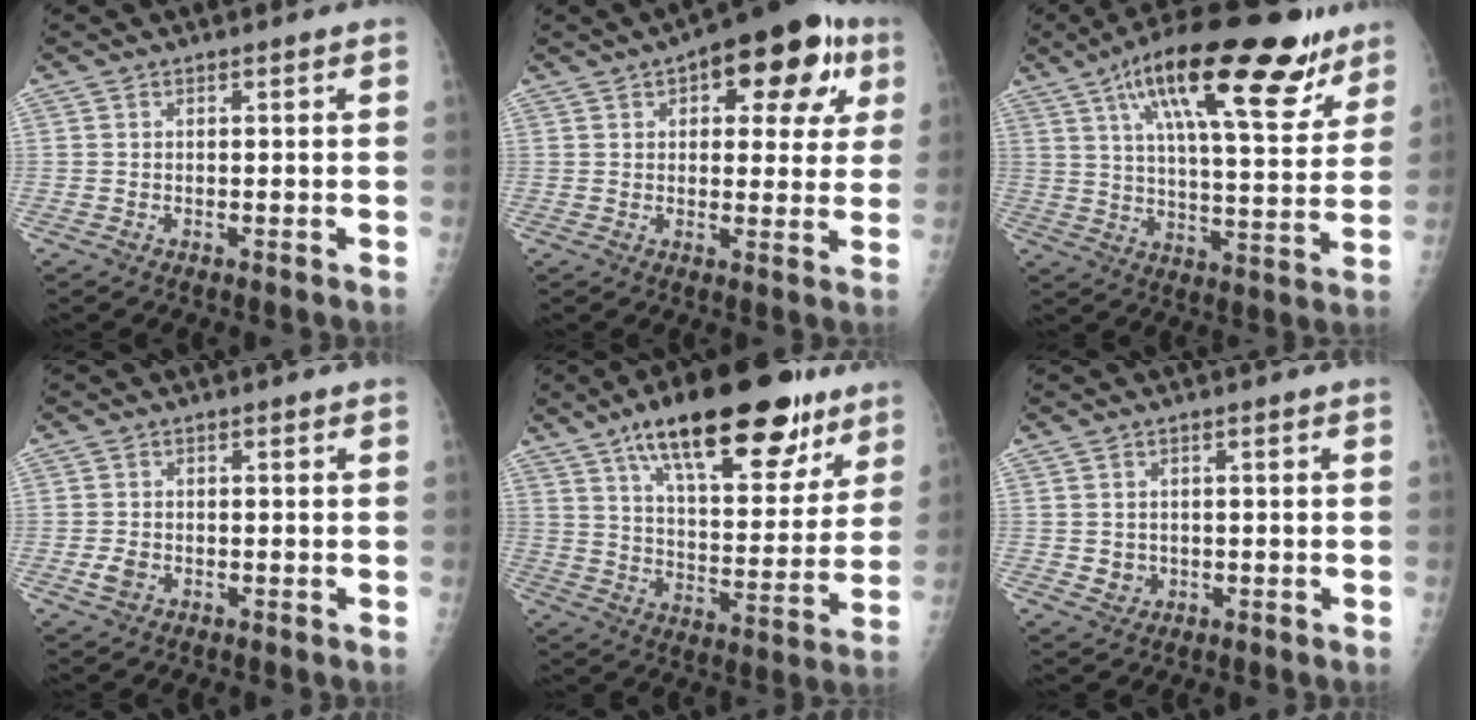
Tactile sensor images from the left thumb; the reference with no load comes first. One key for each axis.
{"total": 16.0, "fx": 6.7, "fy": 7.8, "fz": 12.3, "tx": -0.104, "ty": 0.005, "tz": 0.077}
{"total": 24.7, "fx": 14.2, "fy": 7.9, "fz": 18.6, "tx": -0.261, "ty": -0.029, "tz": 0.218}
{"total": 2.0, "fx": -0.9, "fy": 1.5, "fz": 1.0, "tx": -0.019, "ty": 0.000, "tz": -0.015}
{"total": 24.8, "fx": 15.2, "fy": 9.7, "fz": 17.1, "tx": -0.220, "ty": -0.038, "tz": 0.236}
{"total": 2.3, "fx": -0.3, "fy": 2.2, "fz": 0.6, "tx": -0.001, "ty": 0.001, "tz": 0.004}